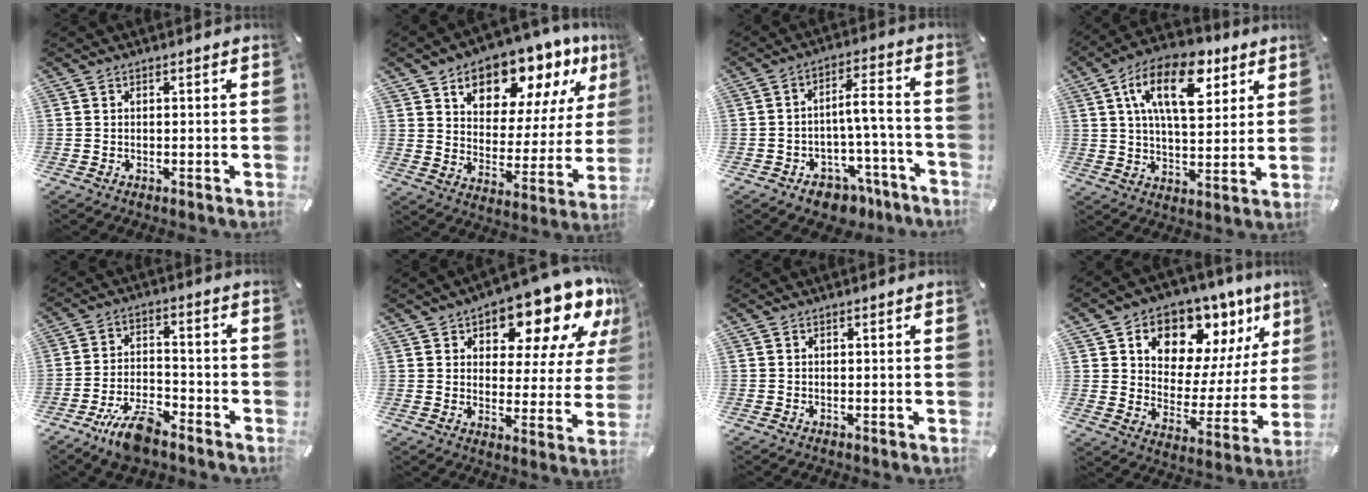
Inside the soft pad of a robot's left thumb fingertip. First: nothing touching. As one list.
[{"total": 14.5, "force": [10.9, 7.7, 5.6], "torque": [-0.089, -0.086, 0.190]}, {"total": 8.9, "force": [-3.7, 5.6, 5.9], "torque": [-0.089, 0.031, -0.061]}, {"total": 16.6, "force": [7.7, 8.6, 12.0], "torque": [-0.206, -0.015, 0.129]}, {"total": 10.3, "force": [-7.5, 3.9, 6.0], "torque": [-0.110, 0.041, -0.136]}, {"total": 15.2, "force": [11.1, 6.9, 7.7], "torque": [-0.107, -0.083, 0.185]}, {"total": 0.0}, {"total": 11.6, "force": [8.0, 7.8, 3.2], "torque": [-0.052, -0.082, 0.144]}]